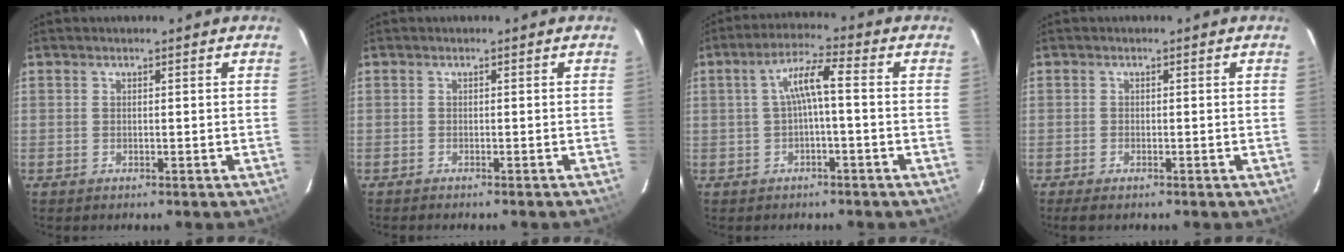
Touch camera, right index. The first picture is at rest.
{"total": 1.1, "force": [-1.0, -0.1, 0.3], "torque": [-0.012, -0.003, -0.015]}
{"total": 5.4, "force": [-0.6, 0.5, 5.4], "torque": [-0.109, 0.015, -0.006]}
{"total": 1.9, "force": [-1.5, 0.6, 1.0], "torque": [-0.025, -0.004, -0.029]}